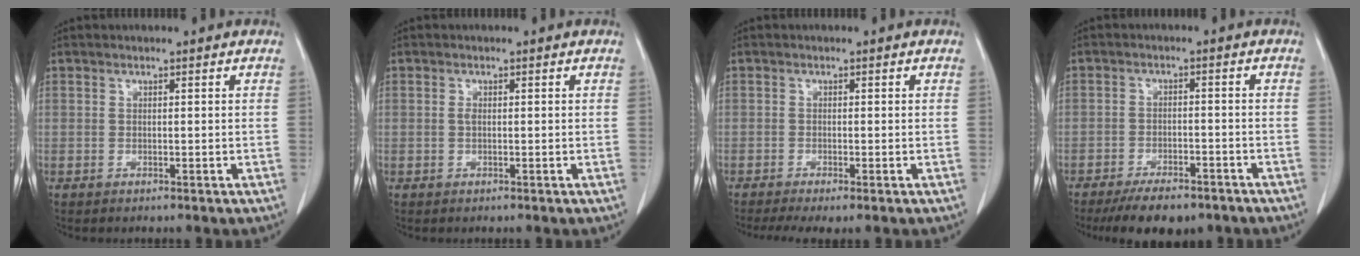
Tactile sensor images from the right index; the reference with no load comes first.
{"total": 0.7, "force": [0.0, 0.3, 0.6], "torque": [-0.014, 0.000, 0.000]}
{"total": 4.2, "force": [-3.0, 0.6, 3.0], "torque": [-0.052, -0.012, -0.048]}
{"total": 8.2, "force": [-6.4, 3.1, 4.1], "torque": [-0.057, -0.003, -0.097]}